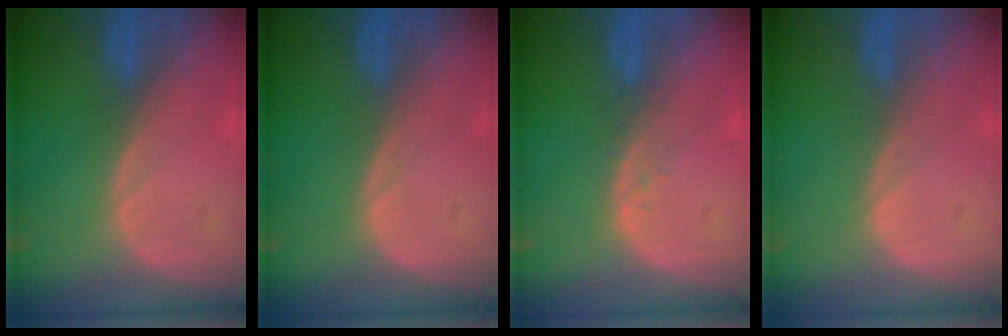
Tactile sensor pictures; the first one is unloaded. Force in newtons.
{"total": 0.0}
{"total": 1.3, "press": 1.3, "slide": 0.2}
{"total": 0.0}